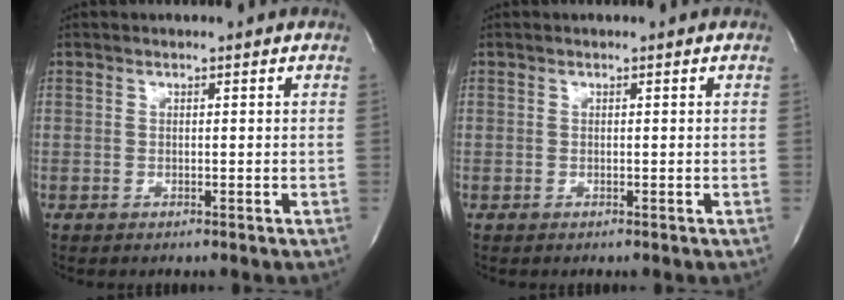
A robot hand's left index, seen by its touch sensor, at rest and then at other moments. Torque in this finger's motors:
{"motor_torque": [0.00, 0.00, 0.00, 0.00]}